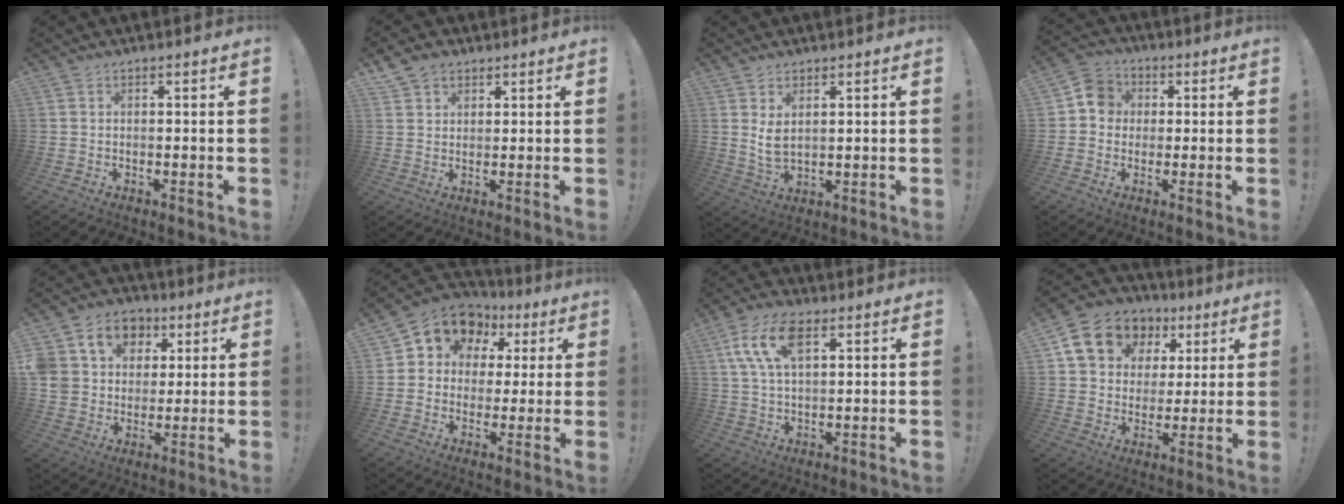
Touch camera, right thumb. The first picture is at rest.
{"total": 4.6, "force": [3.1, 3.2, 1.2], "torque": [-0.025, -0.010, 0.060]}
{"total": 5.5, "force": [2.3, 2.5, 4.4], "torque": [-0.089, -0.016, 0.039]}
{"total": 7.4, "force": [0.3, 7.0, 2.6], "torque": [-0.035, 0.018, 0.008]}
{"total": 13.7, "force": [4.7, 11.5, 5.6], "torque": [-0.093, -0.015, 0.098]}
{"total": 10.5, "force": [4.6, 8.5, 4.2], "torque": [-0.058, -0.032, 0.086]}
{"total": 12.0, "force": [4.8, 6.1, 9.2], "torque": [-0.176, -0.003, 0.089]}
{"total": 14.1, "force": [6.0, 11.4, 5.6], "torque": [-0.085, -0.021, 0.124]}